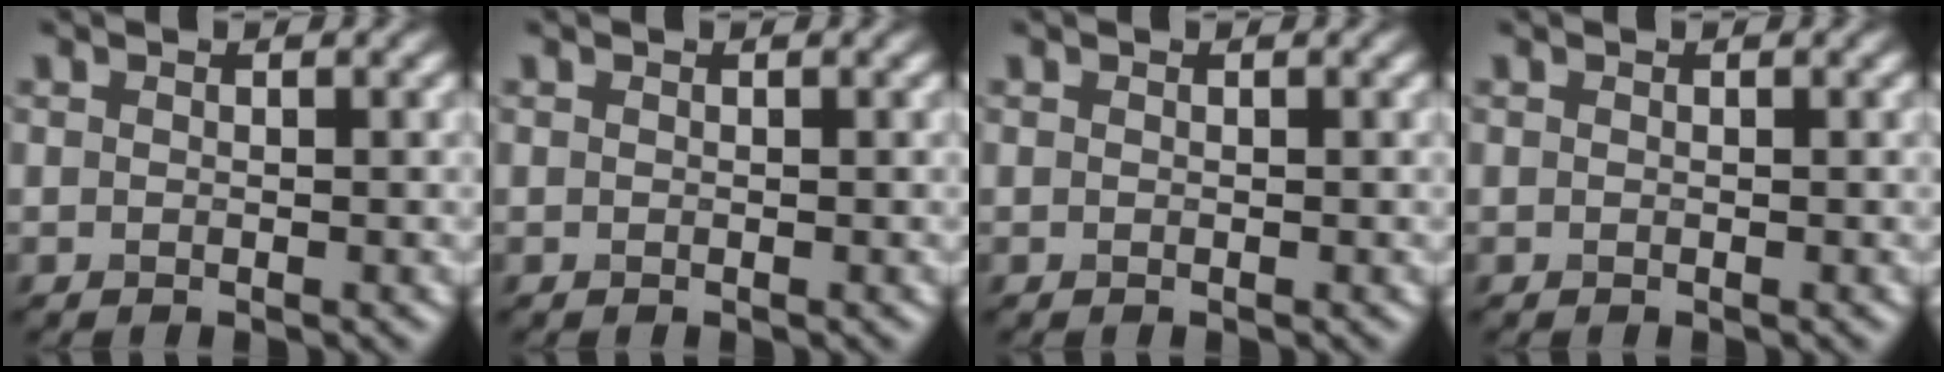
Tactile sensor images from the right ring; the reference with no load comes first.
{"total": 0.0}
{"total": 0.0}
{"total": 0.0}